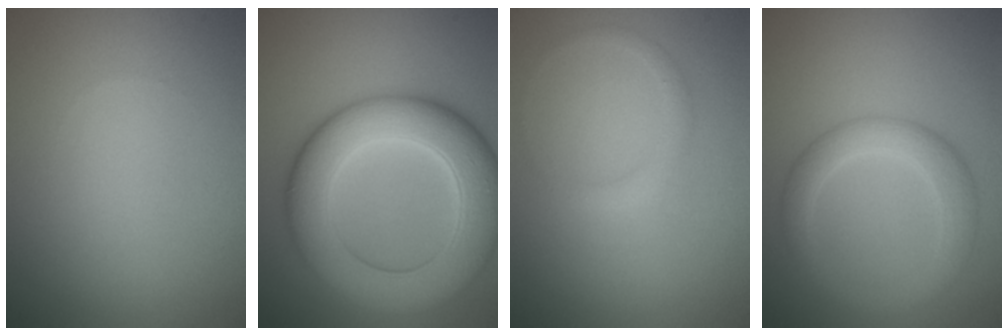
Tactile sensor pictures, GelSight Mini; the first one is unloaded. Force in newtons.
{"total": 10.7, "press": 10.7, "slide": 0.4}
{"total": 1.1, "press": 1.1, "slide": 0.1}
{"total": 3.5, "press": 3.5, "slide": 0.1}